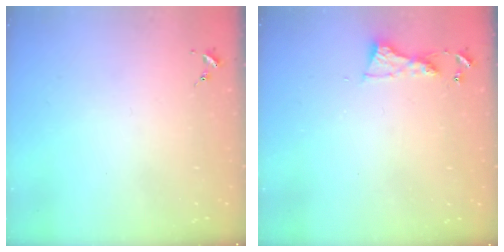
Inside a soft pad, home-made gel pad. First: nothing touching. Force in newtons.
{"total": 6.0, "press": 6.0, "slide": 0.5}